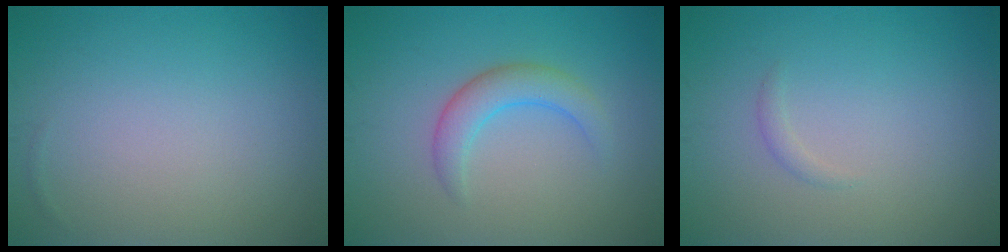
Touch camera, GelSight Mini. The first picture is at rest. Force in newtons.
{"total": 2.8, "press": 2.8, "slide": 0.3}
{"total": 0.7, "press": 0.7, "slide": 0.1}